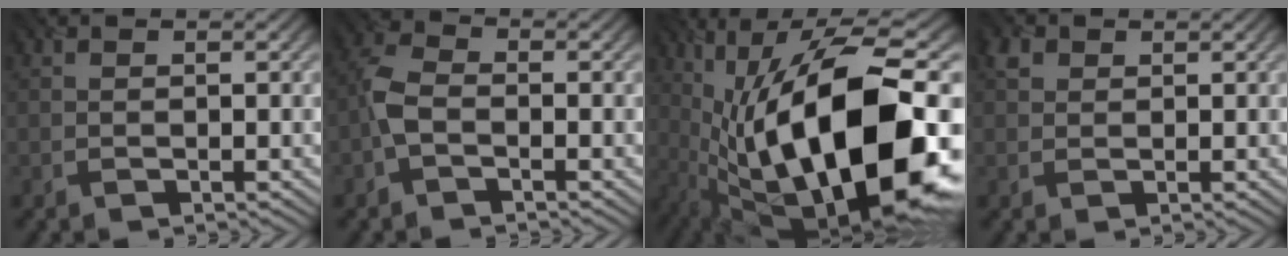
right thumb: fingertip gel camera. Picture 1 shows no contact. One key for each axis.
{"total": 3.9, "fx": -1.4, "fy": 2.3, "fz": 2.8, "tx": -0.076, "ty": 0.005, "tz": -0.040}
{"total": 20.9, "fx": -1.5, "fy": 8.1, "fz": 19.2, "tx": -0.320, "ty": 0.006, "tz": -0.030}
{"total": 1.8, "fx": 0.9, "fy": 1.4, "fz": 0.7, "tx": -0.017, "ty": 0.003, "tz": 0.015}